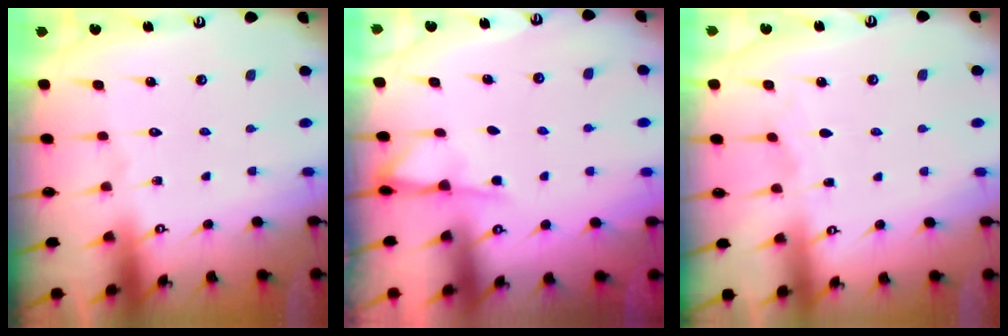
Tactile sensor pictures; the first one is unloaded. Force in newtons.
{"total": 2.5, "press": 2.5, "slide": 0.4}
{"total": 2.4, "press": 2.4, "slide": 0.2}